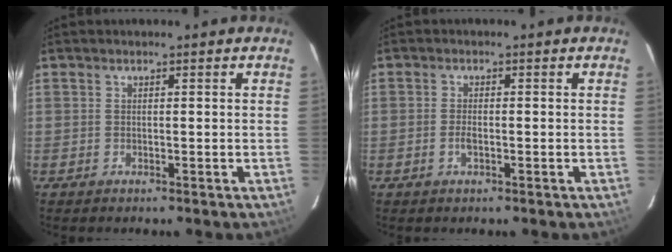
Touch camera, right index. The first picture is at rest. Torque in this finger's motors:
{"motor_torque": [-0.10, 0.12, 0.01, 0.00]}